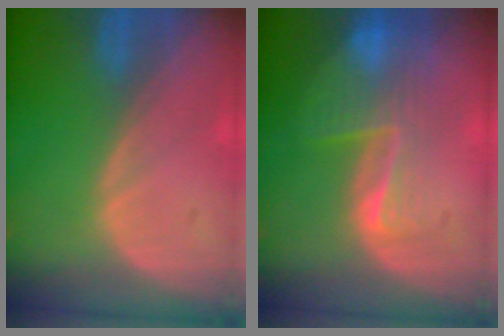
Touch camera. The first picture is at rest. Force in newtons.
{"total": 8.3, "press": 7.1, "slide": 4.4}